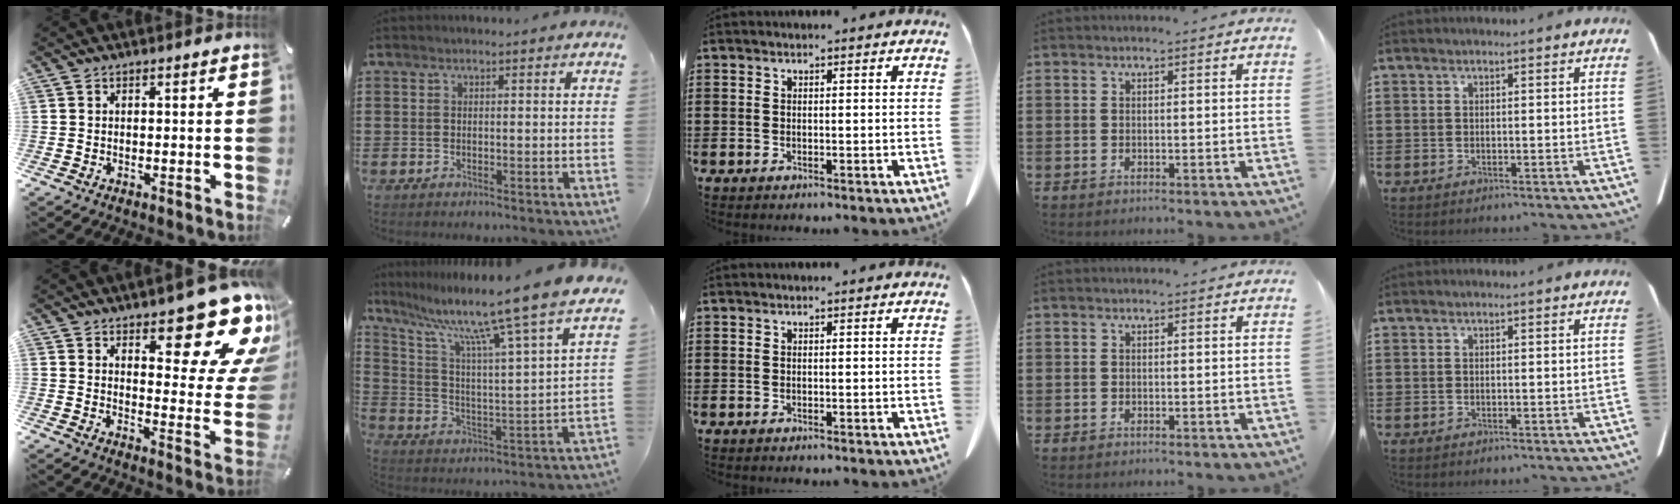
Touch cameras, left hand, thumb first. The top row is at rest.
{"thumb": {"total": 19.4, "force": [12.5, 8.0, 12.6], "torque": [-0.138, -0.107, 0.204]}, "index": {"total": 11.6, "force": [9.4, -0.9, 6.7], "torque": [-0.150, -0.076, 0.142]}}